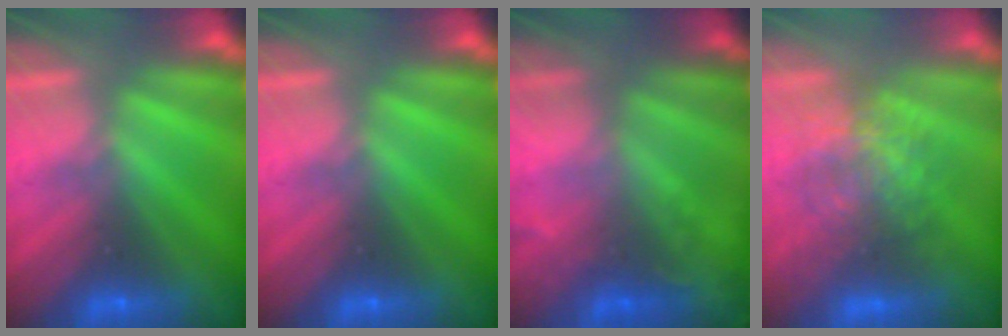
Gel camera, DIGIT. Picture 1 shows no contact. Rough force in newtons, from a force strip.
{"total": 0.0}
{"total": 2.3}
{"total": 3.5}